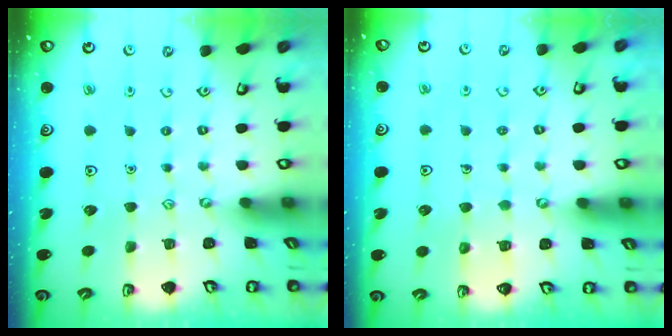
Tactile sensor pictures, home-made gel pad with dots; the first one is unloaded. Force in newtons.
{"total": 4.7, "press": 4.6, "slide": 0.4}